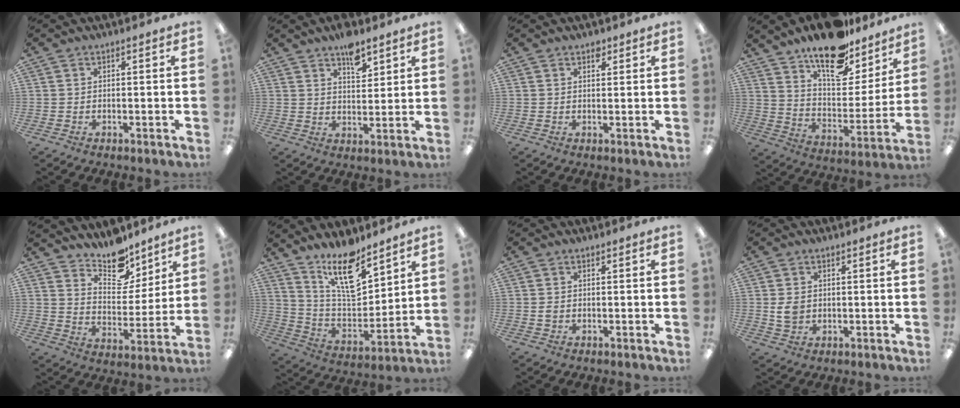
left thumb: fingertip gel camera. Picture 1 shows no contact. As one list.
[{"total": 7.2, "force": [5.2, 3.4, 3.6], "torque": [-0.037, -0.033, 0.086]}, {"total": 1.8, "force": [1.3, 1.0, 0.6], "torque": [0.003, -0.006, 0.022]}, {"total": 19.3, "force": [14.9, 8.0, 9.3], "torque": [-0.142, -0.106, 0.257]}, {"total": 11.7, "force": [10.1, 5.0, 3.3], "torque": [-0.050, -0.079, 0.187]}, {"total": 16.2, "force": [11.8, 5.9, 9.4], "torque": [-0.166, -0.071, 0.206]}, {"total": 0.9, "force": [0.0, 0.8, 0.5], "torque": [-0.010, 0.004, -0.001]}, {"total": 3.8, "force": [0.4, 3.0, 2.3], "torque": [-0.035, 0.002, 0.007]}]